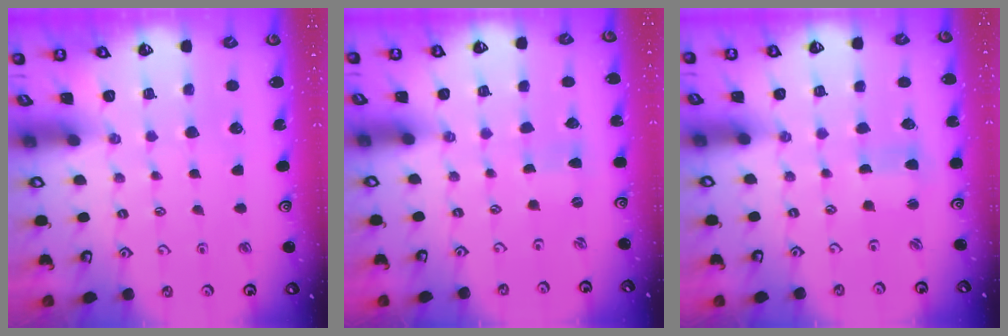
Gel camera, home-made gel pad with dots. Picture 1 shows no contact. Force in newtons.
{"total": 0.0}
{"total": 1.9, "press": 1.8, "slide": 0.3}